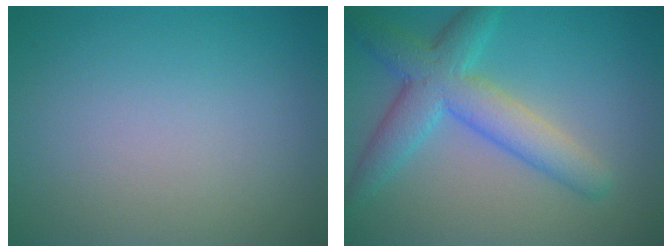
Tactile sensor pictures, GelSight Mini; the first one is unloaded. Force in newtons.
{"total": 5.7, "press": 5.7, "slide": 0.1}